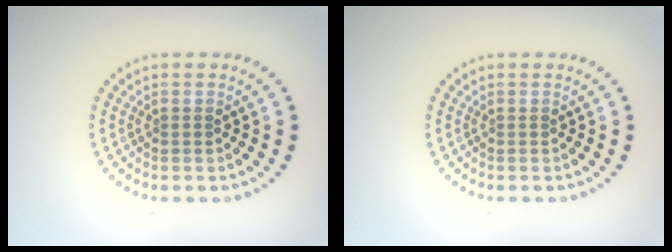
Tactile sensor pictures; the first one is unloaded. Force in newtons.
{"total": 0.0}